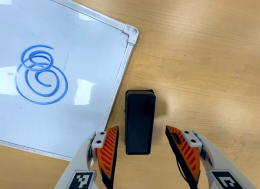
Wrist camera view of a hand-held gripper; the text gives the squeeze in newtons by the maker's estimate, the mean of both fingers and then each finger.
{"total": 0.0}